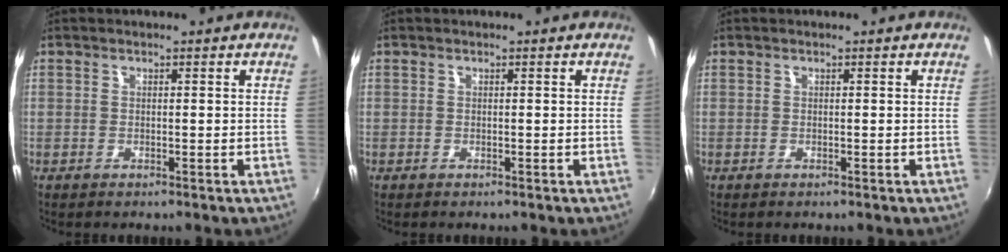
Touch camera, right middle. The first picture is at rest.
{"total": 0.0}
{"total": 0.0}